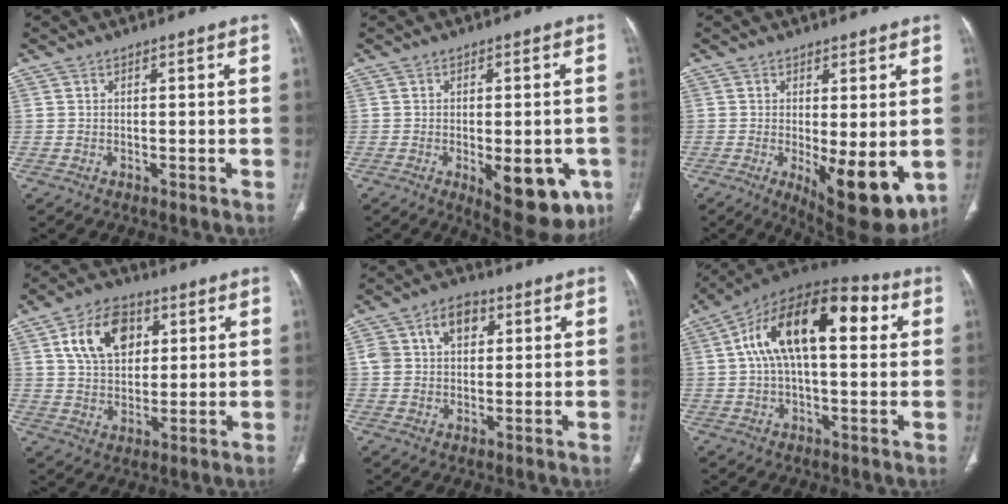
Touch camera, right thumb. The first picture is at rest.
{"total": 12.9, "force": [-4.6, 5.7, 10.7], "torque": [-0.115, -0.002, -0.044]}
{"total": 11.2, "force": [-2.1, 4.0, 10.2], "torque": [-0.140, -0.027, -0.018]}
{"total": 12.4, "force": [4.3, 8.3, 8.2], "torque": [-0.115, -0.004, 0.074]}
{"total": 8.4, "force": [2.7, 5.9, 5.3], "torque": [-0.066, 0.007, 0.044]}
{"total": 20.1, "force": [4.8, 9.6, 16.9], "torque": [-0.268, 0.039, 0.066]}